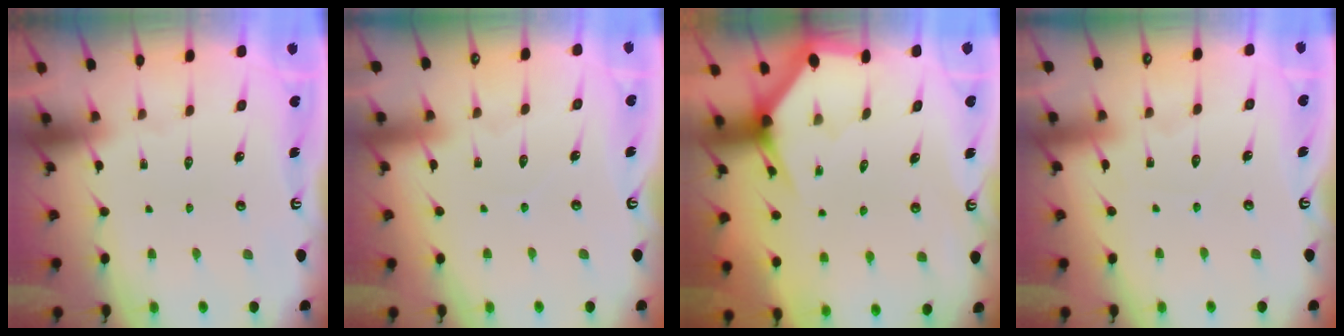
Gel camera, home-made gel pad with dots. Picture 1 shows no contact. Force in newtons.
{"total": 4.2, "press": 4.2, "slide": 0.4}
{"total": 2.9, "press": 2.9, "slide": 0.0}
{"total": 3.5, "press": 3.5, "slide": 0.5}